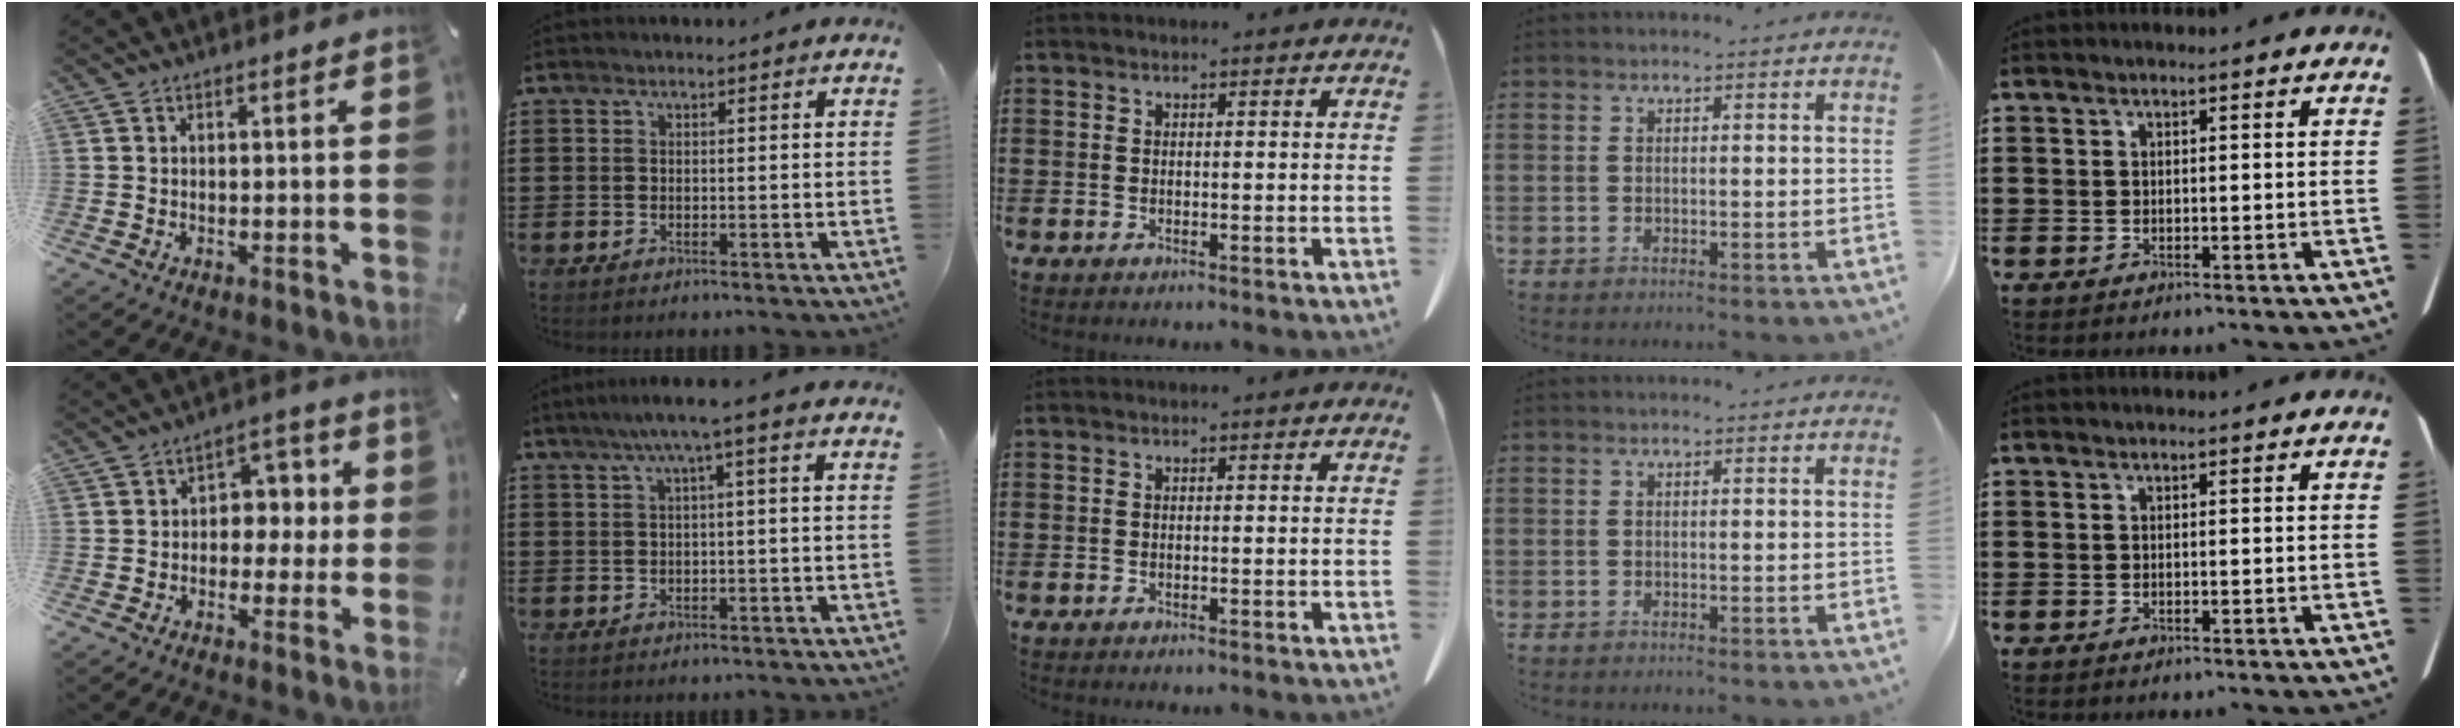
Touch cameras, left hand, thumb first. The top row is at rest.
{"thumb": {"total": 6.2, "force": [-0.8, 5.3, 3.1], "torque": [-0.034, 0.006, -0.022]}, "index": {"total": 3.3, "force": [0.4, -0.3, 3.2], "torque": [-0.060, -0.001, 0.004]}}